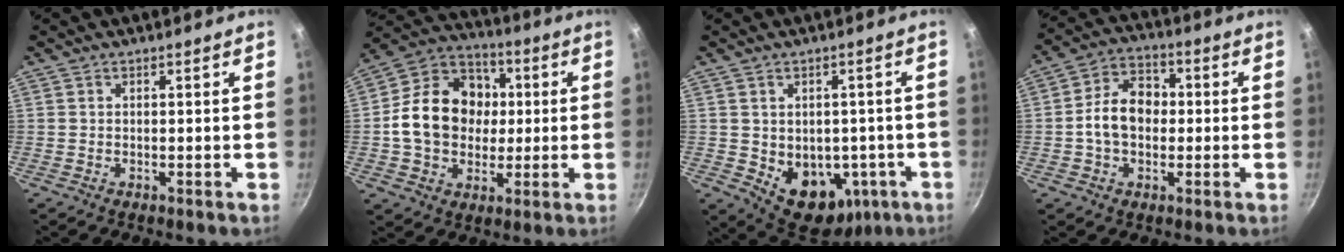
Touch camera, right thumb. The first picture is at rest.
{"total": 17.9, "force": [0.6, 14.4, 10.5], "torque": [-0.146, 0.029, 0.002]}
{"total": 13.2, "force": [-3.0, 9.7, 8.5], "torque": [-0.074, -0.001, -0.016]}
{"total": 10.1, "force": [-0.4, 7.4, 6.9], "torque": [-0.085, 0.028, -0.020]}